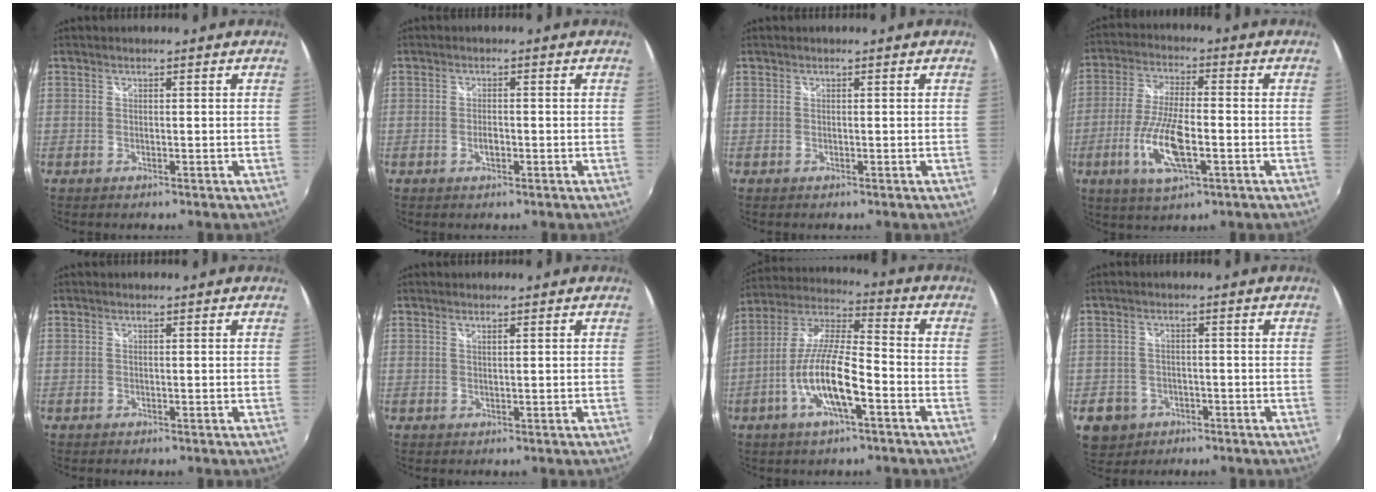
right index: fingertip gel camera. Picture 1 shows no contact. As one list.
[{"total": 1.7, "force": [-0.6, 0.9, 1.3], "torque": [-0.024, 0.000, -0.011]}, {"total": 0.0}, {"total": 11.8, "force": [-3.9, 3.5, 10.5], "torque": [-0.220, -0.011, -0.075]}, {"total": 0.0}, {"total": 0.7, "force": [0.5, 0.1, 0.4], "torque": [-0.007, 0.001, 0.008]}, {"total": 13.2, "force": [-5.3, 3.1, 11.7], "torque": [-0.239, -0.004, -0.102]}, {"total": 5.9, "force": [-2.6, 5.0, 1.7], "torque": [-0.049, 0.007, -0.034]}]